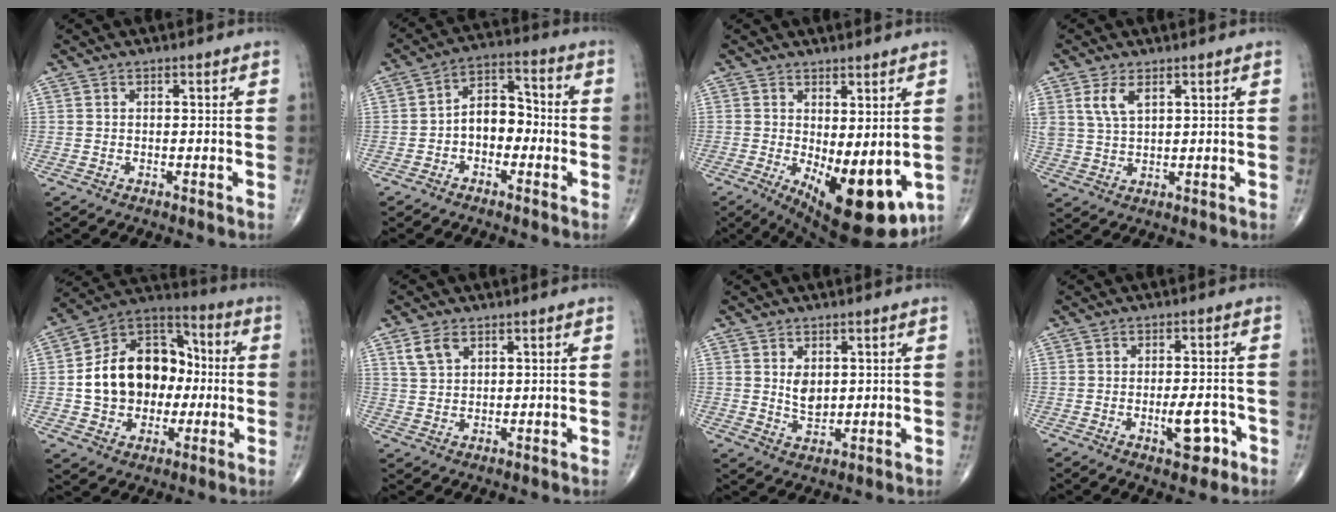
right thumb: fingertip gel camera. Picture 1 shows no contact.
{"total": 7.9, "force": [-1.7, 5.3, 5.6], "torque": [-0.064, 0.035, -0.045]}
{"total": 14.6, "force": [-3.2, 6.1, 12.9], "torque": [-0.172, -0.027, -0.027]}
{"total": 5.0, "force": [2.4, 2.4, 3.6], "torque": [-0.074, -0.006, 0.055]}
{"total": 19.1, "force": [-0.6, 14.4, 12.5], "torque": [-0.160, 0.036, -0.008]}
{"total": 4.3, "force": [2.3, 2.6, 2.5], "torque": [-0.046, -0.004, 0.052]}
{"total": 4.2, "force": [1.0, 2.7, 3.1], "torque": [-0.040, -0.013, 0.025]}
{"total": 6.0, "force": [-2.5, 2.4, 4.8], "torque": [-0.057, 0.011, -0.031]}